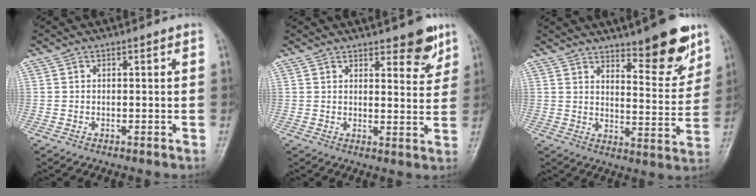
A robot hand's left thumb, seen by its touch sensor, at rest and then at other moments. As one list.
[{"total": 6.3, "force": [4.3, 2.2, 3.9], "torque": [-0.027, -0.028, 0.055]}, {"total": 12.3, "force": [8.6, 3.5, 8.1], "torque": [-0.079, -0.062, 0.129]}]